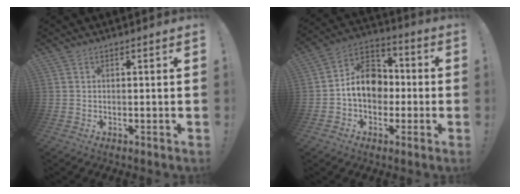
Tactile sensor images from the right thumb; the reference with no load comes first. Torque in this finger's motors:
{"motor_torque": [1.77, 1.61, 0.19, -0.15, 0.07]}